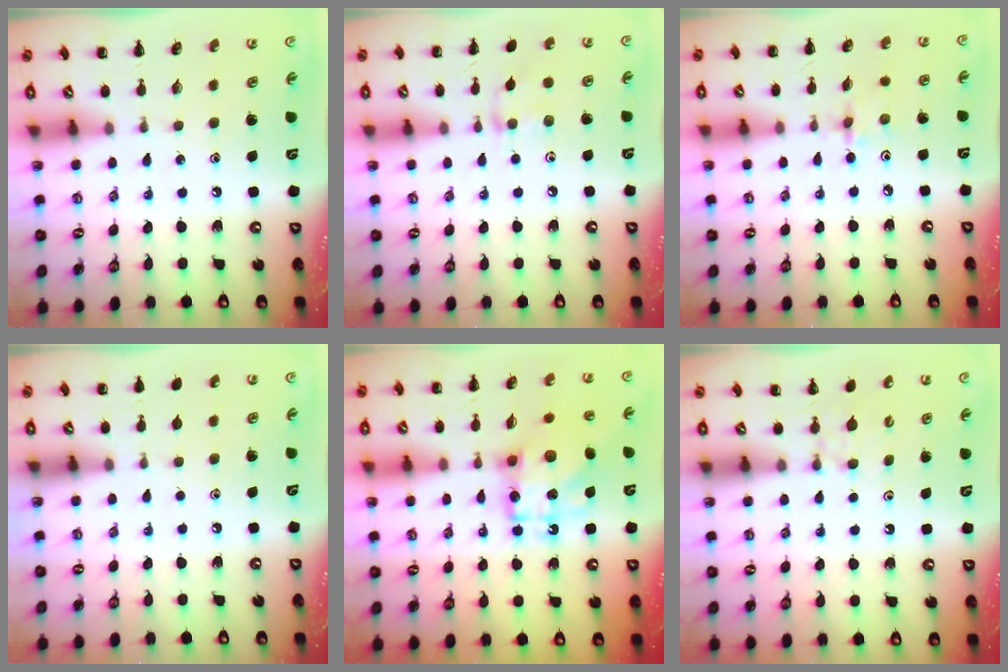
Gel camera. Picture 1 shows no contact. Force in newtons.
{"total": 6.6, "press": 6.4, "slide": 1.6}
{"total": 2.2, "press": 2.1, "slide": 0.6}
{"total": 0.6, "press": 0.6, "slide": 0.1}
{"total": 13.3, "press": 13.2, "slide": 1.4}
{"total": 3.7, "press": 3.5, "slide": 1.2}